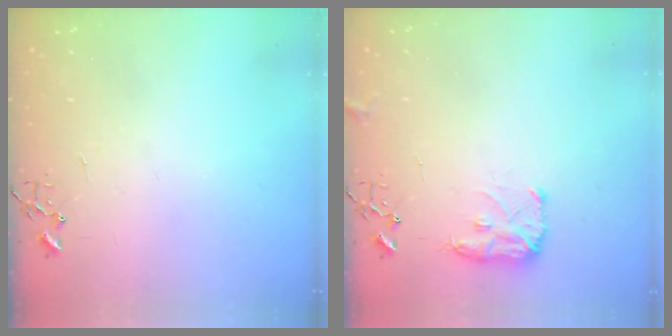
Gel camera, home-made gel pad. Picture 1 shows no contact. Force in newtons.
{"total": 8.9, "press": 8.8, "slide": 0.6}